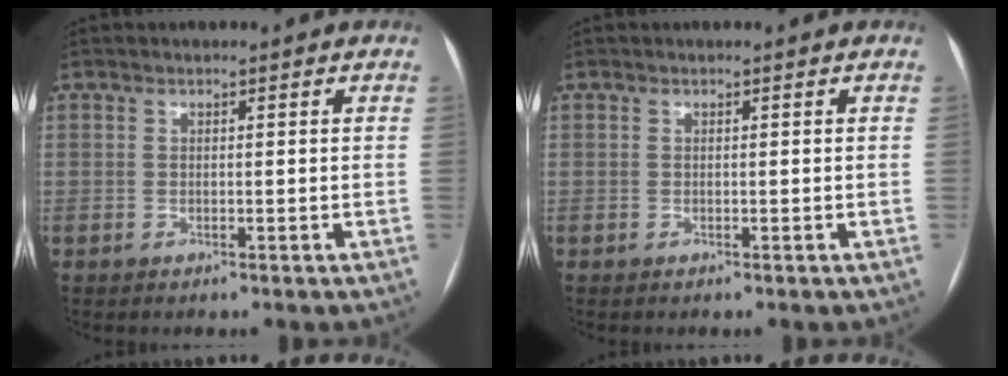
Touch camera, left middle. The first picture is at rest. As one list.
[{"total": 0.0}]